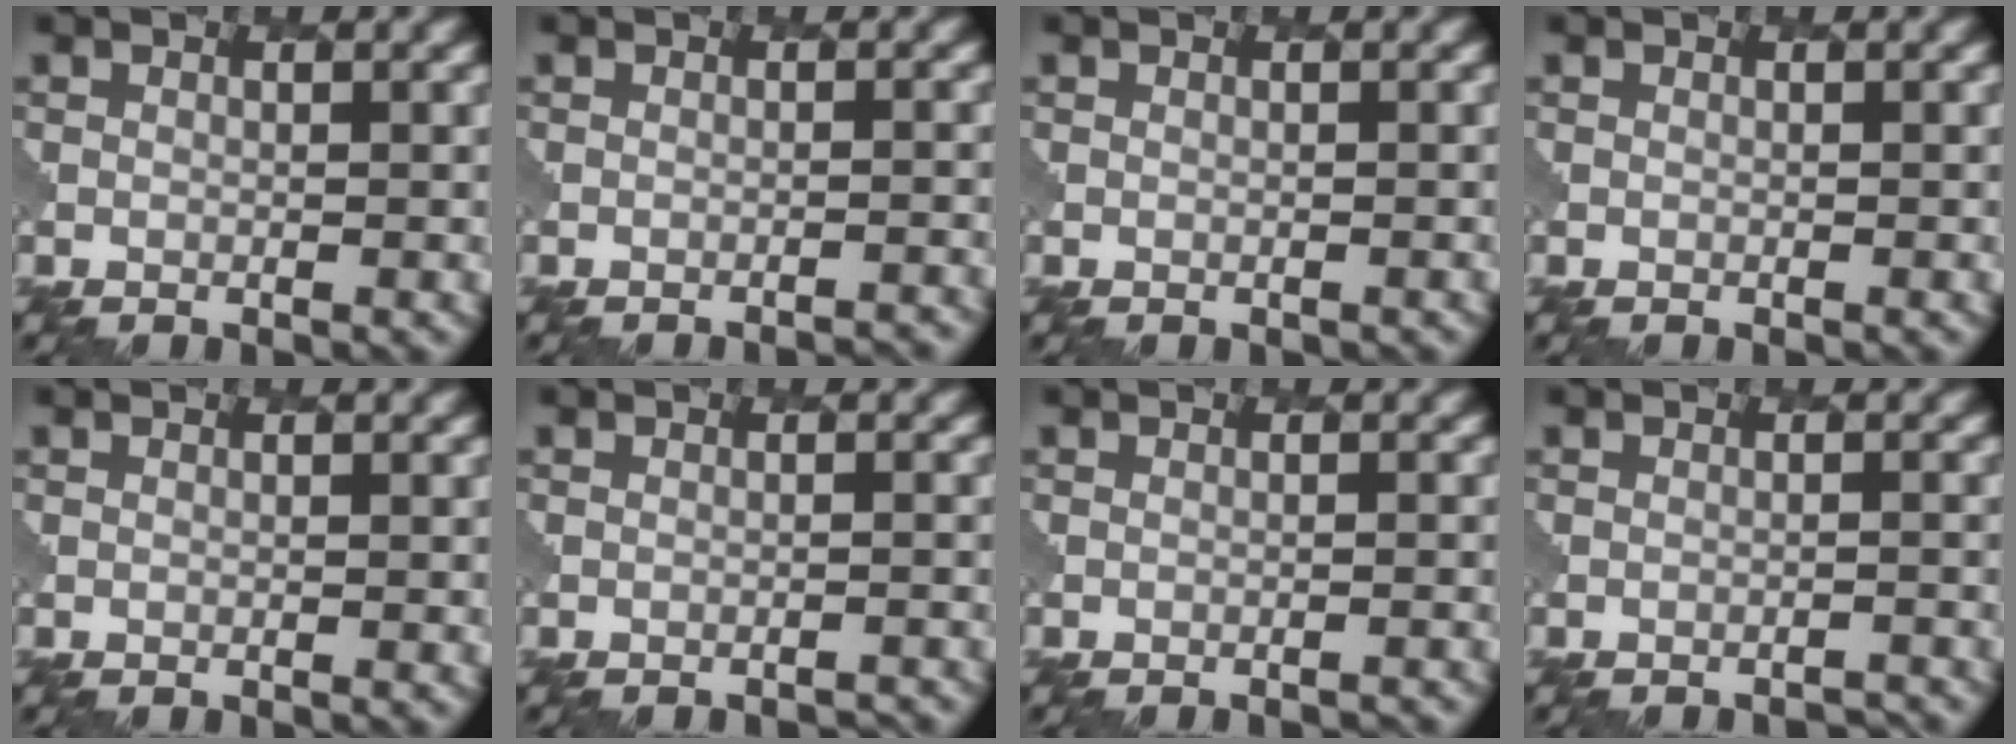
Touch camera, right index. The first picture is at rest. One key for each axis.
{"total": 2.5, "fx": -2.4, "fy": 0.4, "fz": 0.7, "tx": 0.000, "ty": 0.017, "tz": -0.034}
{"total": 0.6, "fx": -0.5, "fy": 0.2, "fz": 0.0, "tx": 0.002, "ty": -0.003, "tz": -0.004}
{"total": 0.0}
{"total": 0.0}
{"total": 2.2, "fx": -2.1, "fy": 0.4, "fz": 0.5, "tx": 0.003, "ty": 0.014, "tz": -0.029}
{"total": 2.0, "fx": -1.9, "fy": 0.4, "fz": 0.6, "tx": 0.004, "ty": 0.013, "tz": -0.025}
{"total": 2.5, "fx": -2.4, "fy": 0.4, "fz": 0.5, "tx": 0.002, "ty": 0.017, "tz": -0.035}